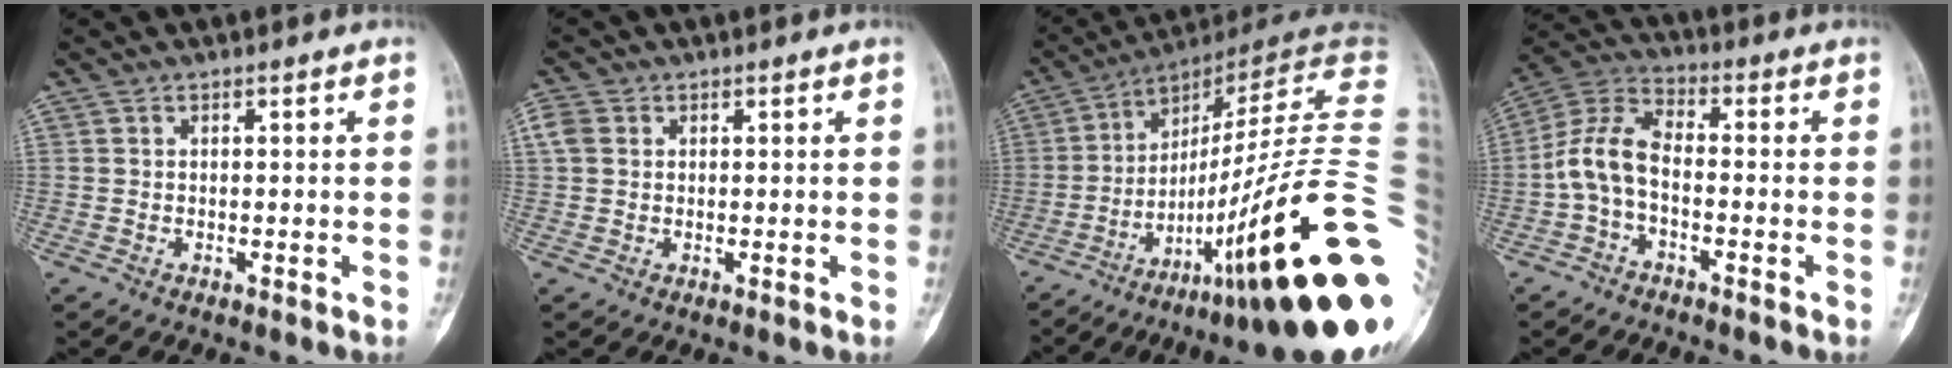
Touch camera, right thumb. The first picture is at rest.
{"total": 3.0, "force": [0.8, 2.4, 1.5], "torque": [-0.039, 0.008, 0.015]}
{"total": 35.0, "force": [-8.6, 6.1, 33.3], "torque": [-0.425, 0.036, -0.140]}
{"total": 8.4, "force": [-2.0, 4.6, 6.8], "torque": [-0.139, 0.035, -0.053]}